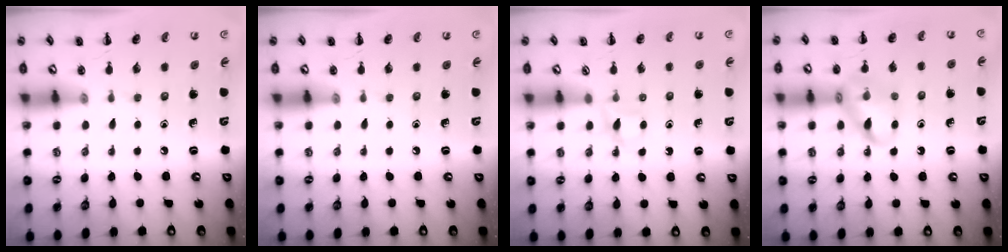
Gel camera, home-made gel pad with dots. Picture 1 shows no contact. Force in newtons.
{"total": 0.0}
{"total": 3.1, "press": 2.8, "slide": 1.2}
{"total": 13.7, "press": 13.5, "slide": 2.1}